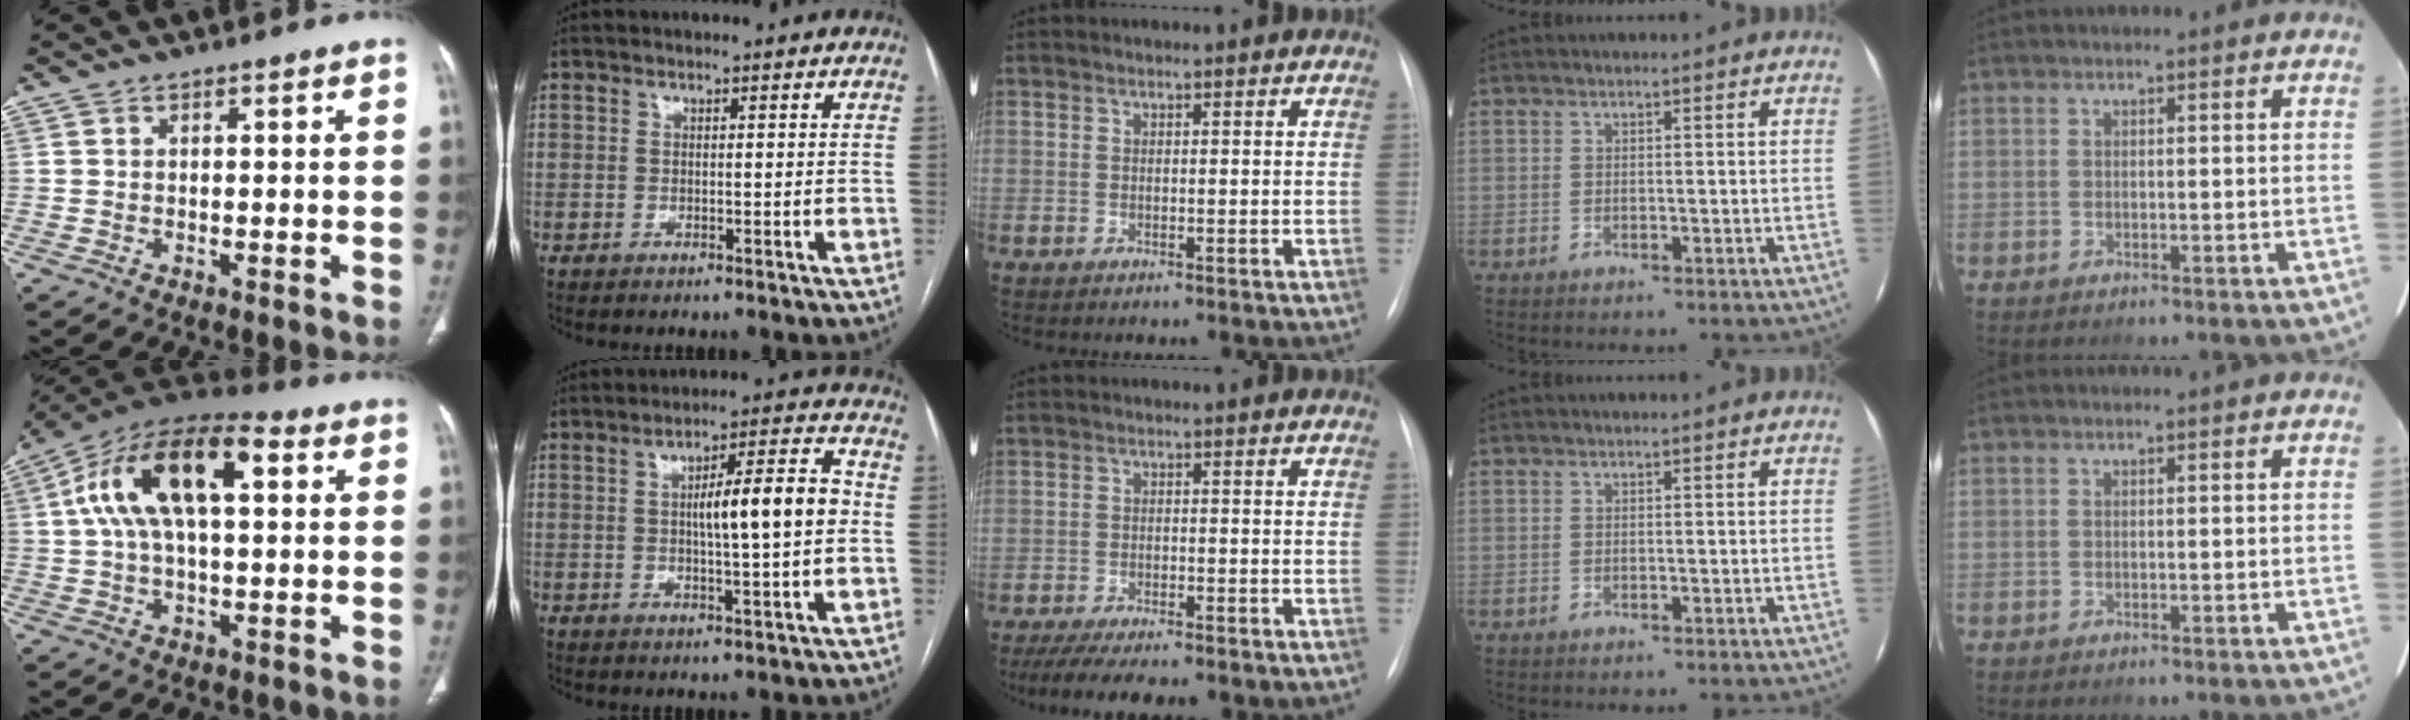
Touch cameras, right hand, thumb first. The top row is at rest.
{"thumb": {"total": 19.2, "force": [4.6, 9.2, 16.2], "torque": [-0.285, 0.033, 0.070]}, "index": {"total": 10.3, "force": [0.4, 1.2, 10.2], "torque": [-0.159, 0.020, 0.005]}, "middle": {"total": 10.8, "force": [-8.2, 3.1, 6.3], "torque": [-0.096, -0.008, -0.117]}}